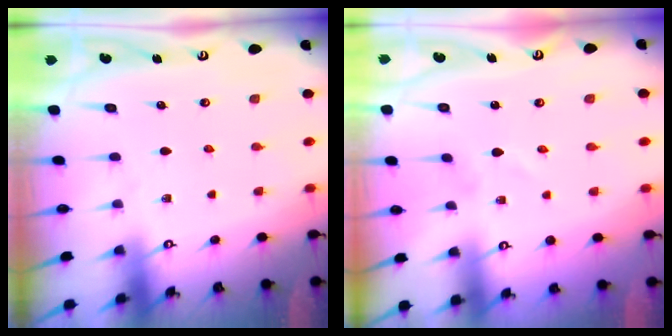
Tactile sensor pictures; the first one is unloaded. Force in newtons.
{"total": 1.4, "press": 1.4, "slide": 0.2}